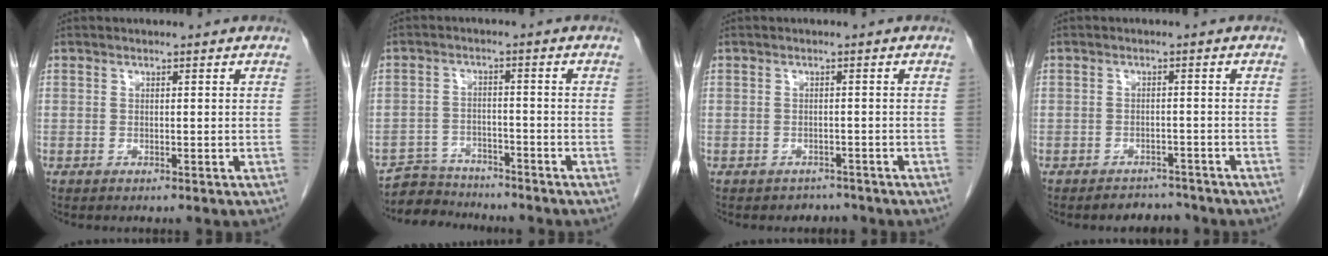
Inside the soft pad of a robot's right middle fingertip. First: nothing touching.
{"total": 6.0, "force": [-5.7, 1.7, -0.4], "torque": [0.009, 0.003, -0.100]}
{"total": 2.4, "force": [-1.9, 1.4, -0.4], "torque": [0.002, 0.006, -0.029]}
{"total": 3.2, "force": [-3.0, 1.2, -0.5], "torque": [0.013, 0.001, -0.043]}